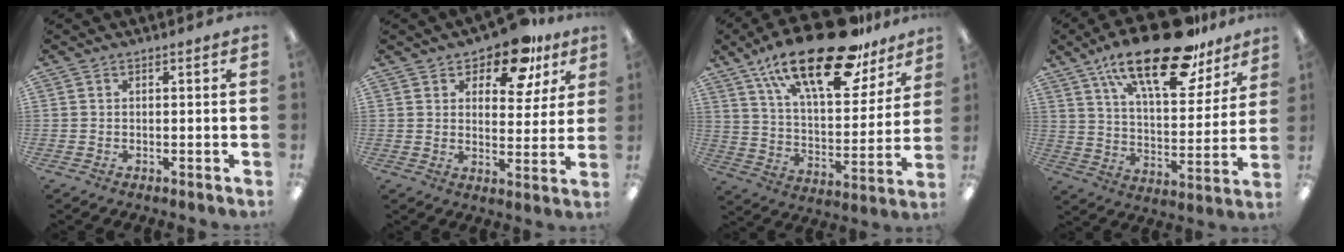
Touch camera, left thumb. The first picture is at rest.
{"total": 11.5, "force": [8.5, 5.0, 5.9], "torque": [-0.089, -0.043, 0.149]}
{"total": 25.8, "force": [17.6, 10.0, 15.9], "torque": [-0.260, -0.100, 0.297]}
{"total": 23.8, "force": [16.4, 9.3, 14.5], "torque": [-0.228, -0.093, 0.274]}